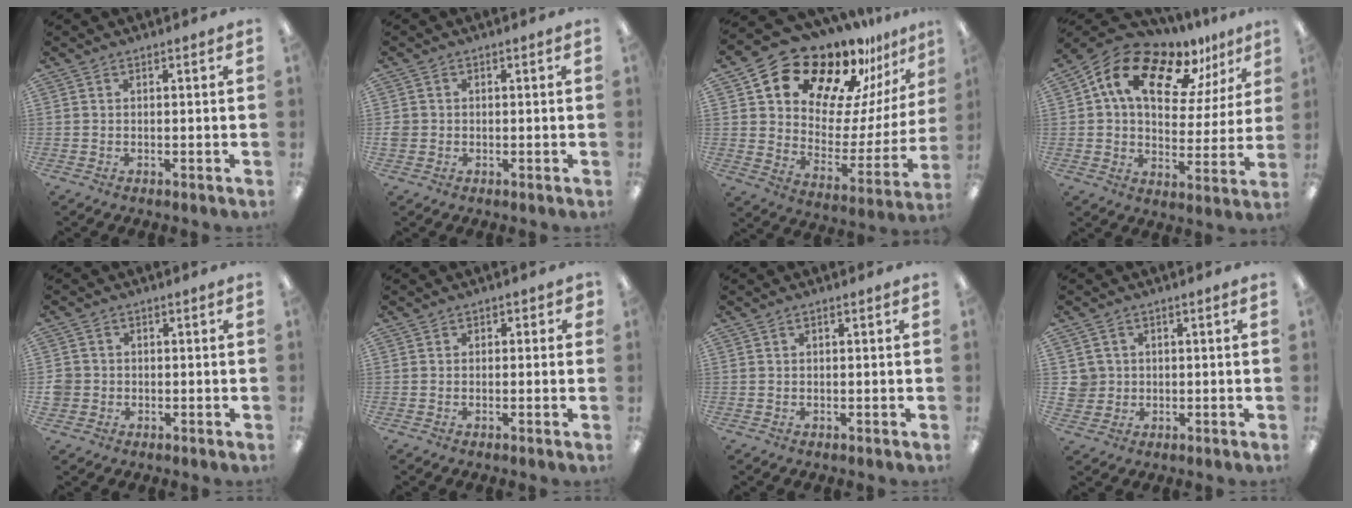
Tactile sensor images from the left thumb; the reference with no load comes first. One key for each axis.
{"total": 1.8, "fx": -0.3, "fy": 1.7, "fz": 0.1, "tx": 0.000, "ty": 0.003, "tz": -0.007}
{"total": 19.8, "fx": 15.8, "fy": 9.3, "fz": 7.5, "tx": -0.128, "ty": -0.123, "tz": 0.277}
{"total": 15.6, "fx": 10.5, "fy": 8.1, "fz": 8.3, "tx": -0.156, "ty": -0.067, "tz": 0.185}
{"total": 3.1, "fx": -0.4, "fy": 3.1, "fz": 0.1, "tx": -0.004, "ty": 0.007, "tz": -0.007}
{"total": 1.1, "fx": -0.1, "fy": 1.1, "fz": 0.4, "tx": 0.001, "ty": 0.002, "tz": -0.006}
{"total": 0.7, "fx": 0.2, "fy": 0.3, "fz": 0.6, "tx": -0.011, "ty": 0.003, "tz": 0.004}
{"total": 4.0, "fx": 0.6, "fy": 4.0, "fz": 0.1, "tx": -0.005, "ty": 0.005, "tz": 0.011}